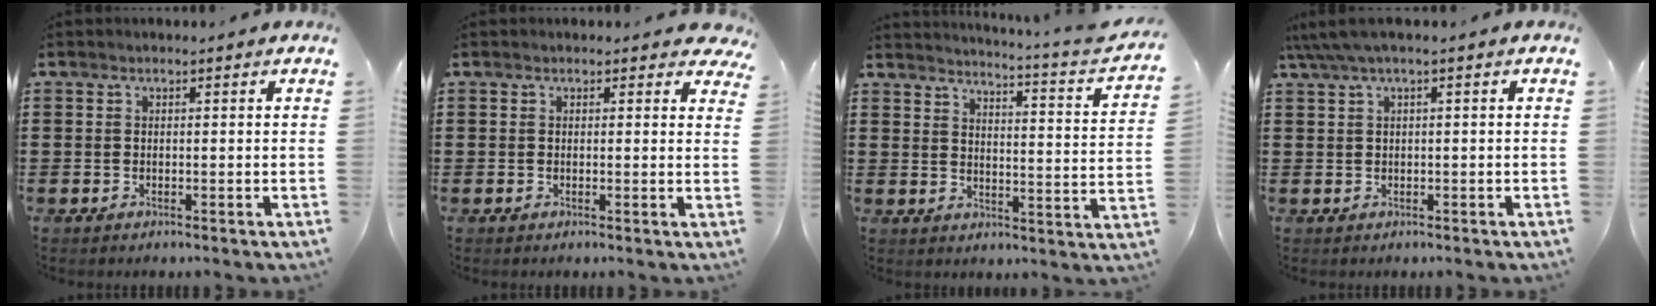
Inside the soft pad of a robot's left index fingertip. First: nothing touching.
{"total": 1.5, "force": [1.3, 0.7, 0.5], "torque": [-0.007, 0.004, 0.022]}
{"total": 3.1, "force": [2.4, -1.0, 1.6], "torque": [-0.040, -0.039, 0.026]}
{"total": 2.3, "force": [0.5, 0.1, 2.2], "torque": [-0.048, -0.005, 0.007]}